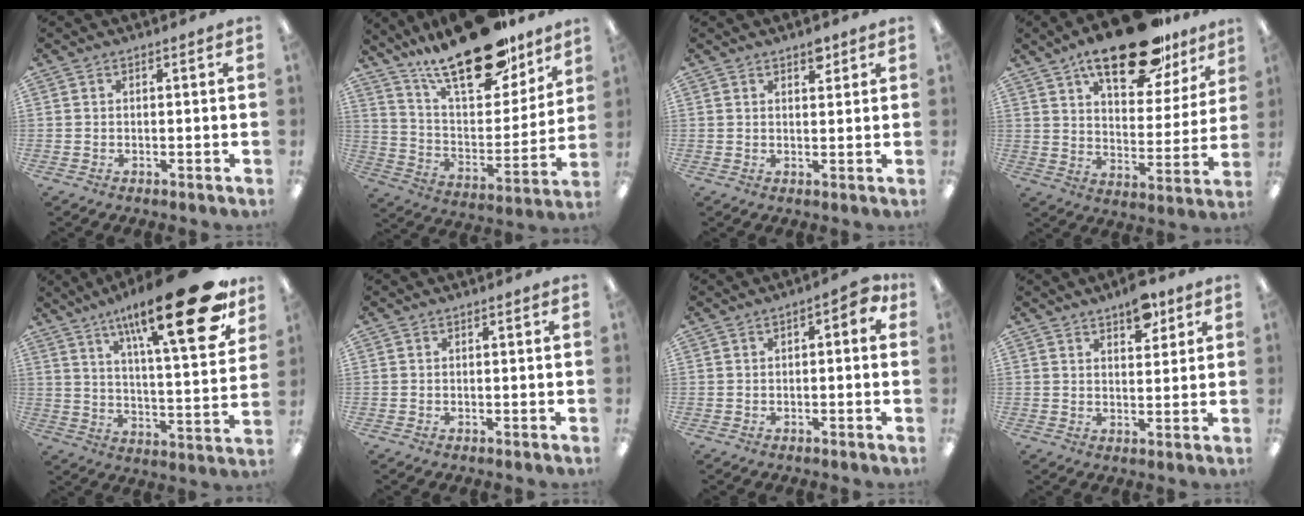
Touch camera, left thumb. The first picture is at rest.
{"total": 25.8, "force": [19.1, 10.0, 14.2], "torque": [-0.219, -0.114, 0.323]}
{"total": 2.8, "force": [2.3, 1.1, 1.0], "torque": [0.009, -0.014, 0.034]}
{"total": 23.2, "force": [15.9, 9.4, 14.1], "torque": [-0.205, -0.082, 0.262]}
{"total": 26.2, "force": [15.3, 7.1, 20.0], "torque": [-0.292, -0.091, 0.238]}
{"total": 0.0}
{"total": 3.9, "force": [0.0, 1.9, 3.4], "torque": [-0.054, 0.010, -0.003]}
{"total": 7.1, "force": [5.2, 3.4, 3.5], "torque": [-0.023, -0.031, 0.085]}